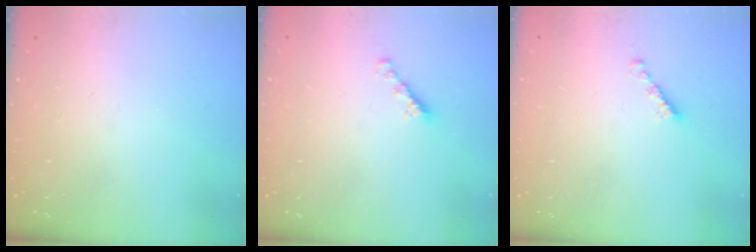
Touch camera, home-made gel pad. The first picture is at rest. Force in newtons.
{"total": 2.2, "press": 2.1, "slide": 0.5}
{"total": 2.1, "press": 2.1, "slide": 0.3}